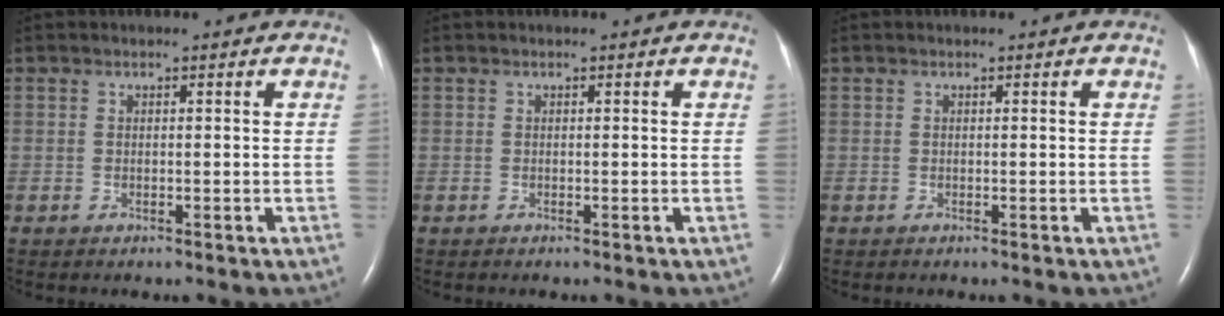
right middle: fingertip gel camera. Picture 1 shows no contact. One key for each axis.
{"total": 0.0}
{"total": 0.0}